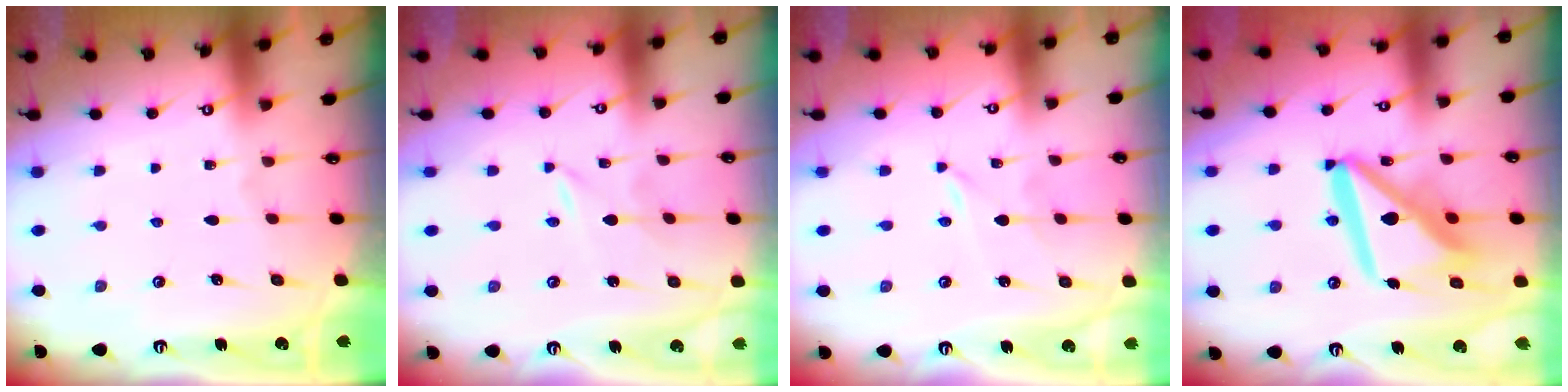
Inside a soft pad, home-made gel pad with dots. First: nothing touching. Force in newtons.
{"total": 0.0}
{"total": 0.0}
{"total": 16.8, "press": 16.6, "slide": 2.1}